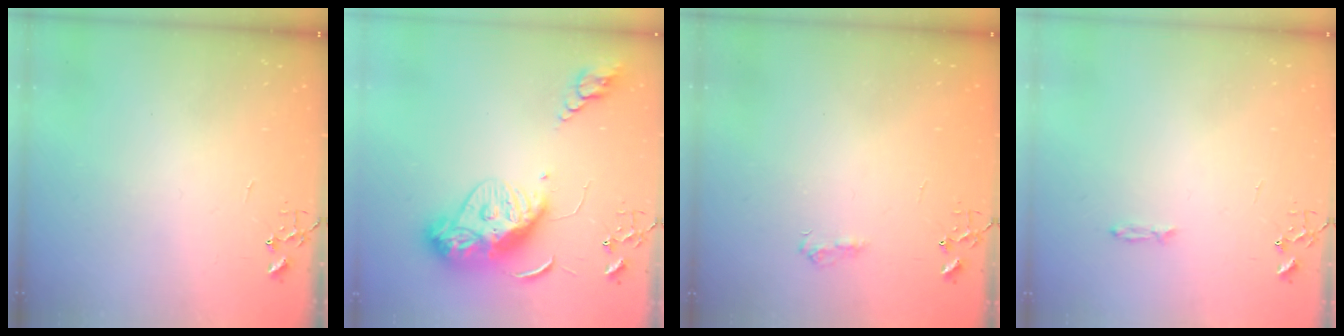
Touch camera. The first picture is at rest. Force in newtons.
{"total": 14.4, "press": 14.4, "slide": 1.3}
{"total": 7.3, "press": 7.2, "slide": 0.8}
{"total": 3.6, "press": 3.6, "slide": 0.4}